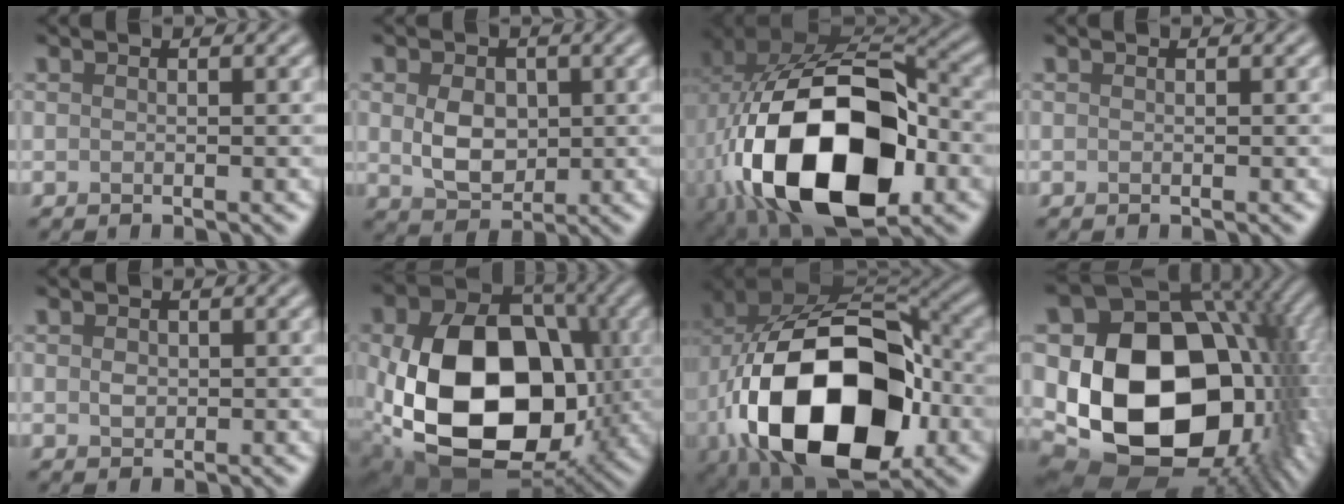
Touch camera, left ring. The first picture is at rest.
{"total": 3.9, "force": [0.3, 3.0, 2.6], "torque": [-0.051, -0.005, 0.007]}
{"total": 19.2, "force": [-4.8, 11.6, 14.5], "torque": [-0.295, -0.049, -0.068]}
{"total": 0.0}
{"total": 0.9, "force": [0.2, 0.8, 0.4], "torque": [-0.007, -0.002, 0.002]}
{"total": 16.5, "force": [-1.6, 11.8, 11.4], "torque": [-0.219, -0.030, -0.029]}
{"total": 18.5, "force": [-4.7, 11.4, 13.8], "torque": [-0.247, -0.028, -0.074]}
{"total": 18.9, "force": [-0.7, 13.9, 12.7], "torque": [-0.224, -0.039, 0.009]}